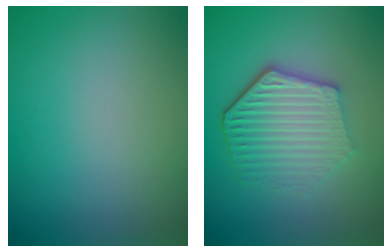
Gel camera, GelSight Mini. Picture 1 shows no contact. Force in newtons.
{"total": 5.5, "press": 4.3, "slide": 3.3}